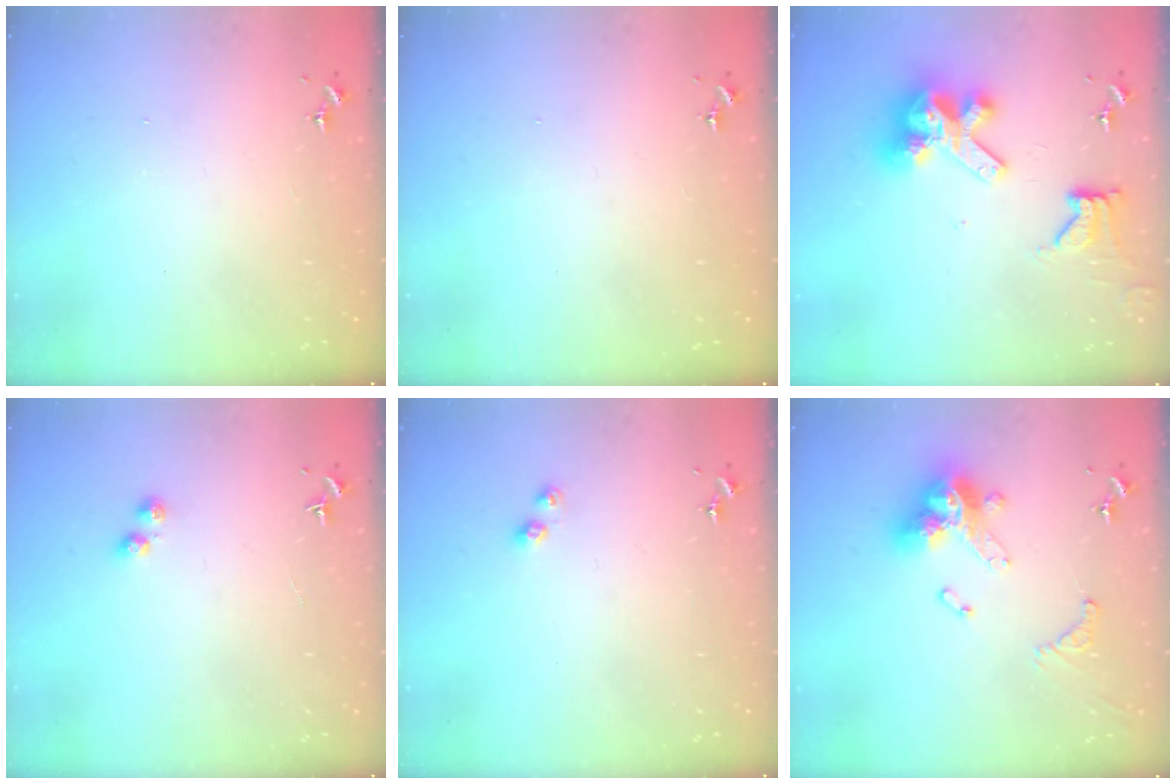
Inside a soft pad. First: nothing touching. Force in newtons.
{"total": 0.0}
{"total": 14.6, "press": 14.5, "slide": 2.0}
{"total": 3.2, "press": 3.1, "slide": 0.6}
{"total": 3.4, "press": 3.4, "slide": 0.5}
{"total": 16.1, "press": 16.1, "slide": 1.7}